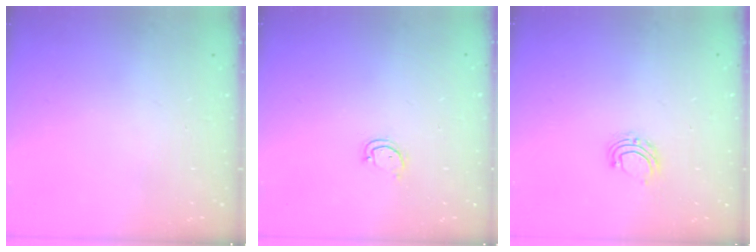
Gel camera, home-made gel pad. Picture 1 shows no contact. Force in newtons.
{"total": 2.7, "press": 2.6, "slide": 0.3}
{"total": 5.9, "press": 5.9, "slide": 0.4}